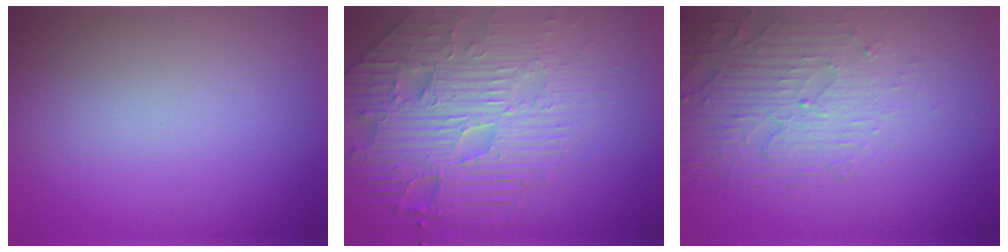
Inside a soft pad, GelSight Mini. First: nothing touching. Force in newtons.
{"total": 8.3, "press": 6.2, "slide": 5.5}
{"total": 5.0, "press": 3.4, "slide": 3.7}